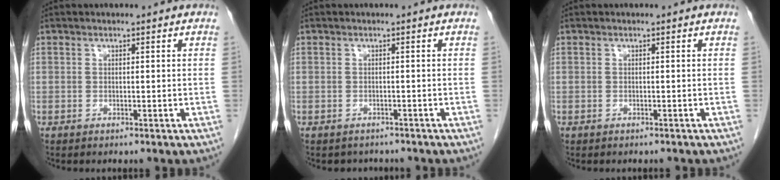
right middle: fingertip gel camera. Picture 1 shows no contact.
{"total": 2.6, "force": [-2.3, 1.2, 0.0], "torque": [-0.003, 0.001, -0.032]}
{"total": 0.6, "force": [-0.5, 0.2, 0.1], "torque": [-0.009, -0.001, -0.009]}